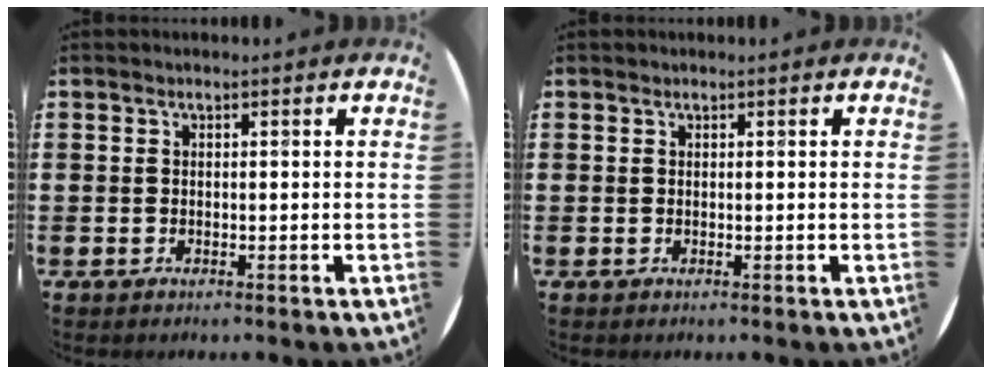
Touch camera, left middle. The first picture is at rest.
{"total": 0.0}